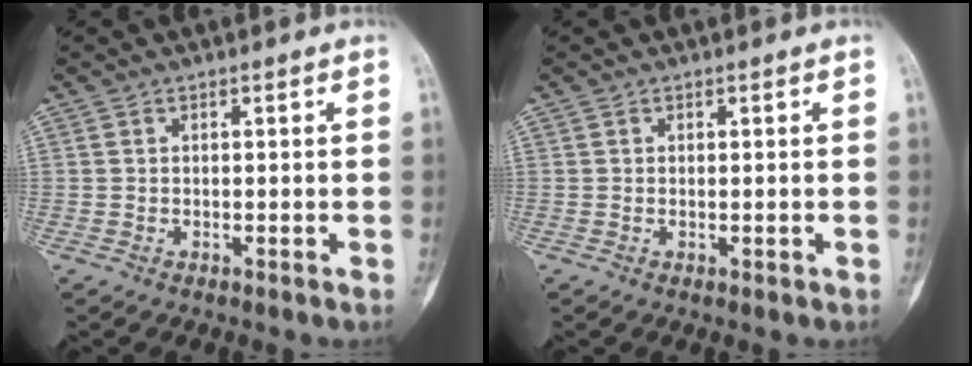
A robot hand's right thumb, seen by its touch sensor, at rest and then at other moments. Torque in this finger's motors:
{"motor_torque": [0.22, -0.05, 0.09, -0.08, -0.04]}